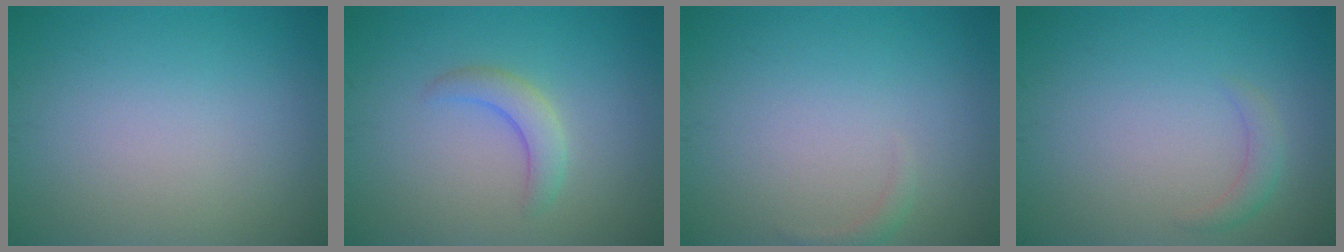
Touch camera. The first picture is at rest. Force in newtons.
{"total": 2.4, "press": 2.4, "slide": 0.3}
{"total": 0.8, "press": 0.8, "slide": 0.1}
{"total": 1.3, "press": 1.3, "slide": 0.1}